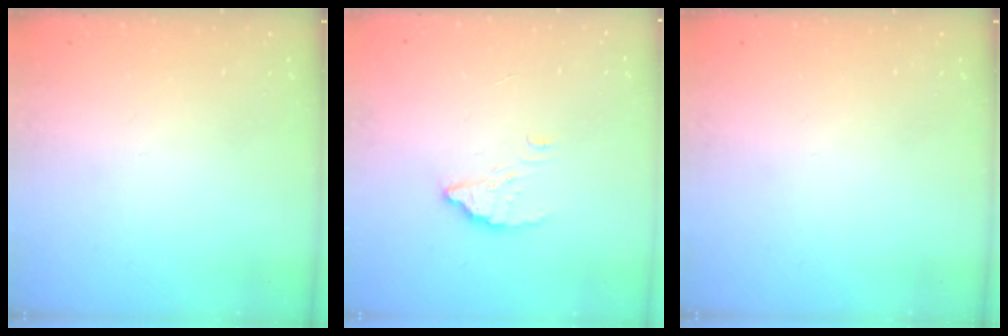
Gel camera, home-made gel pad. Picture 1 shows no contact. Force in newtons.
{"total": 3.0, "press": 3.0, "slide": 0.1}
{"total": 0.0}